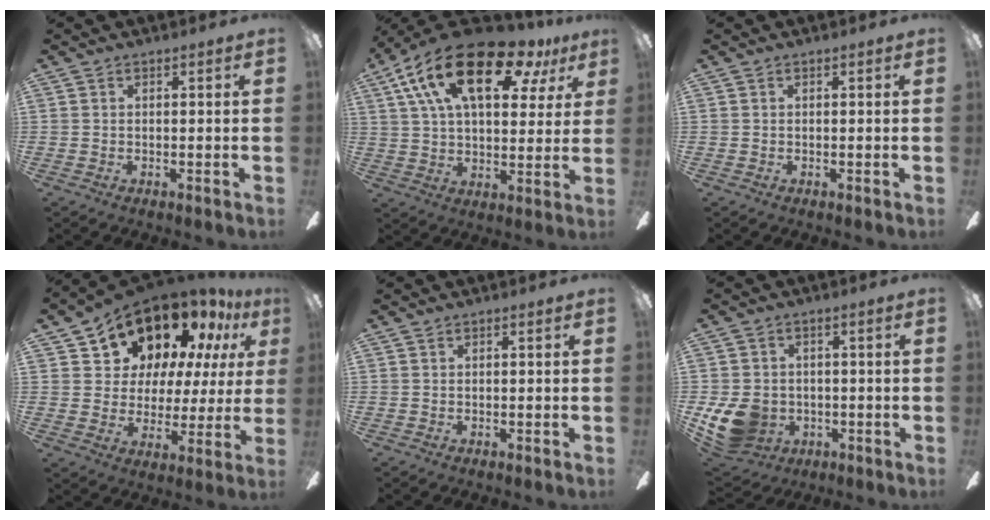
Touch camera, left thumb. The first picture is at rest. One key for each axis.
{"total": 23.1, "fx": 12.1, "fy": 10.6, "fz": 16.5, "tx": -0.302, "ty": -0.044, "tz": 0.199}
{"total": 0.0}
{"total": 17.6, "fx": 13.7, "fy": 9.0, "fz": 6.5, "tx": -0.110, "ty": -0.103, "tz": 0.245}
{"total": 0.0}
{"total": 11.4, "fx": -2.9, "fy": 9.4, "fz": 5.8, "tx": -0.140, "ty": 0.008, "tz": -0.051}